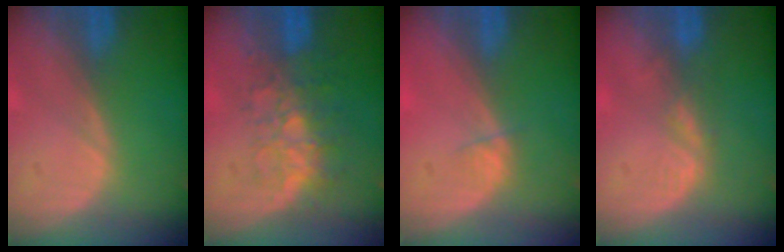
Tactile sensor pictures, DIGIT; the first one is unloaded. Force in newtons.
{"total": 8.2, "press": 7.0, "slide": 4.1}
{"total": 1.1, "press": 1.0, "slide": 0.4}
{"total": 2.7, "press": 2.1, "slide": 1.7}